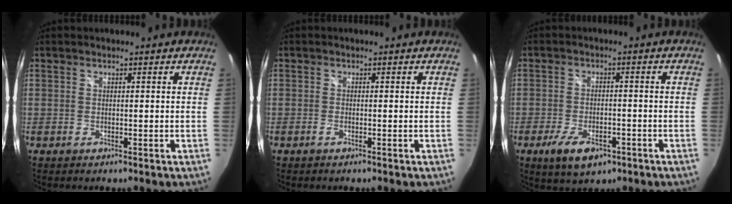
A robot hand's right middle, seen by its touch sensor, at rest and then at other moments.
{"total": 0.8, "force": [-0.5, 0.0, 0.6], "torque": [-0.012, -0.001, -0.013]}
{"total": 7.9, "force": [-4.4, 3.6, 5.4], "torque": [-0.120, -0.013, -0.070]}